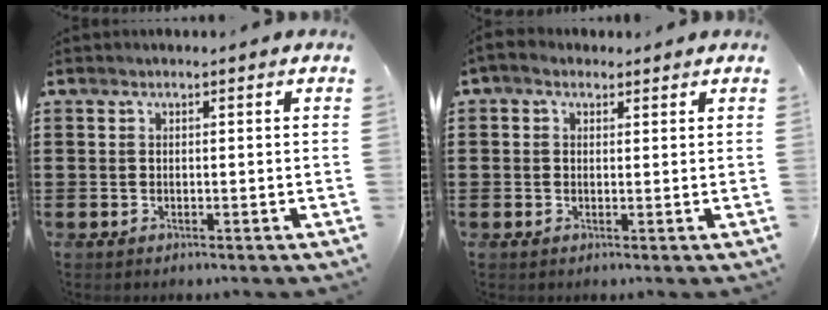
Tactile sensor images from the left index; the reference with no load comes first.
{"total": 1.5, "force": [0.5, 1.3, 0.6], "torque": [-0.015, 0.007, 0.008]}